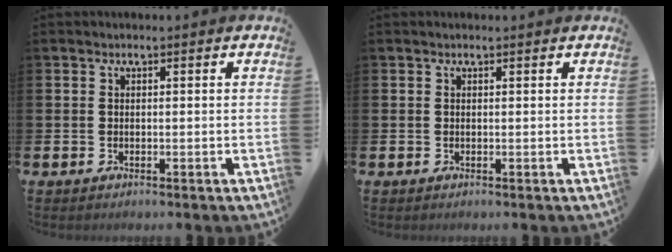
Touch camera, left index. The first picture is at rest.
{"total": 0.0}